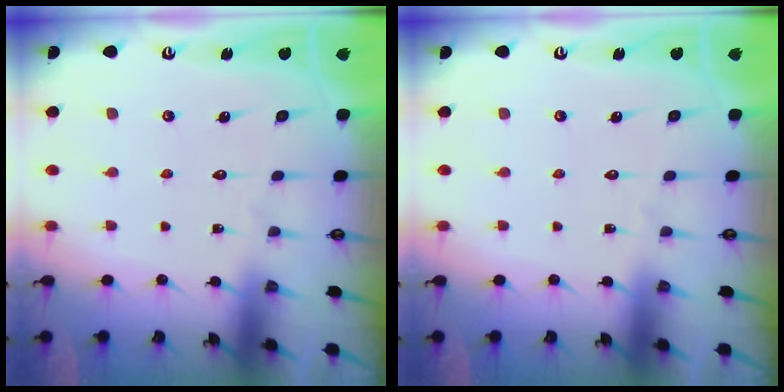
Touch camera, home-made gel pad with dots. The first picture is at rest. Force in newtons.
{"total": 0.0}